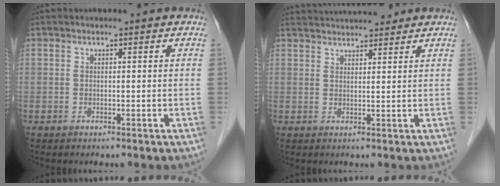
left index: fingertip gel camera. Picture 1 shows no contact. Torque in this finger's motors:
{"motor_torque": [-0.22, -0.34, 0.15, 0.05]}